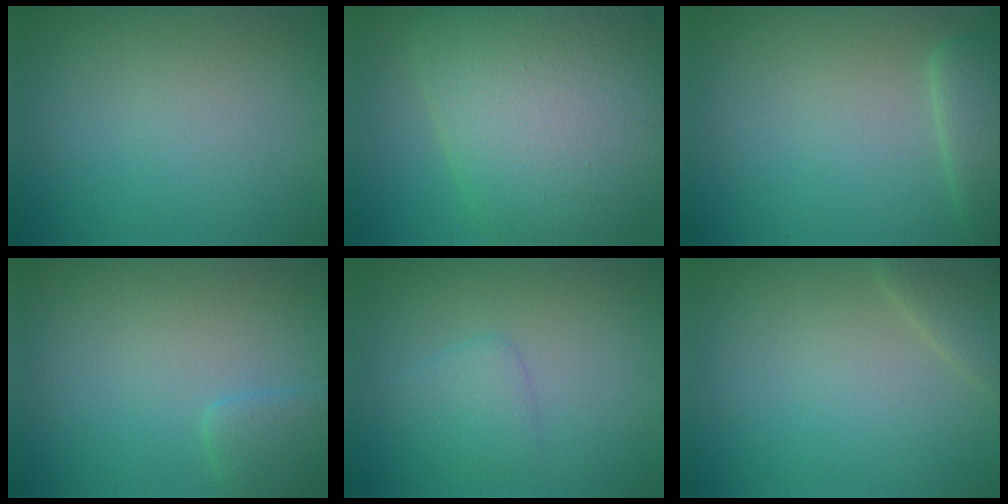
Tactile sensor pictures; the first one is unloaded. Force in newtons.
{"total": 12.5, "press": 12.5, "slide": 0.3}
{"total": 2.9, "press": 2.9, "slide": 0.3}
{"total": 1.8, "press": 1.8, "slide": 0.2}
{"total": 1.9, "press": 1.9, "slide": 0.2}
{"total": 2.0, "press": 2.0, "slide": 0.2}